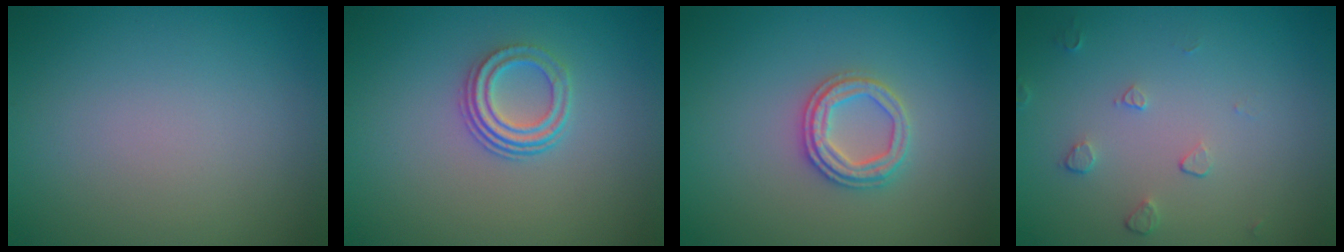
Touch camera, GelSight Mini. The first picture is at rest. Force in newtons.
{"total": 2.9, "press": 2.2, "slide": 1.9}
{"total": 2.6, "press": 2.5, "slide": 0.7}
{"total": 1.1, "press": 0.7, "slide": 0.9}